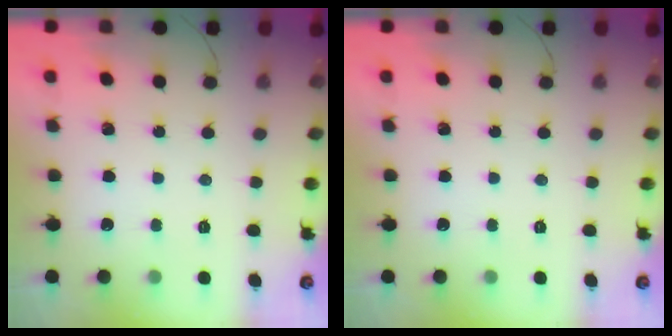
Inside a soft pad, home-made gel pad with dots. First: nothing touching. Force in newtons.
{"total": 0.0}